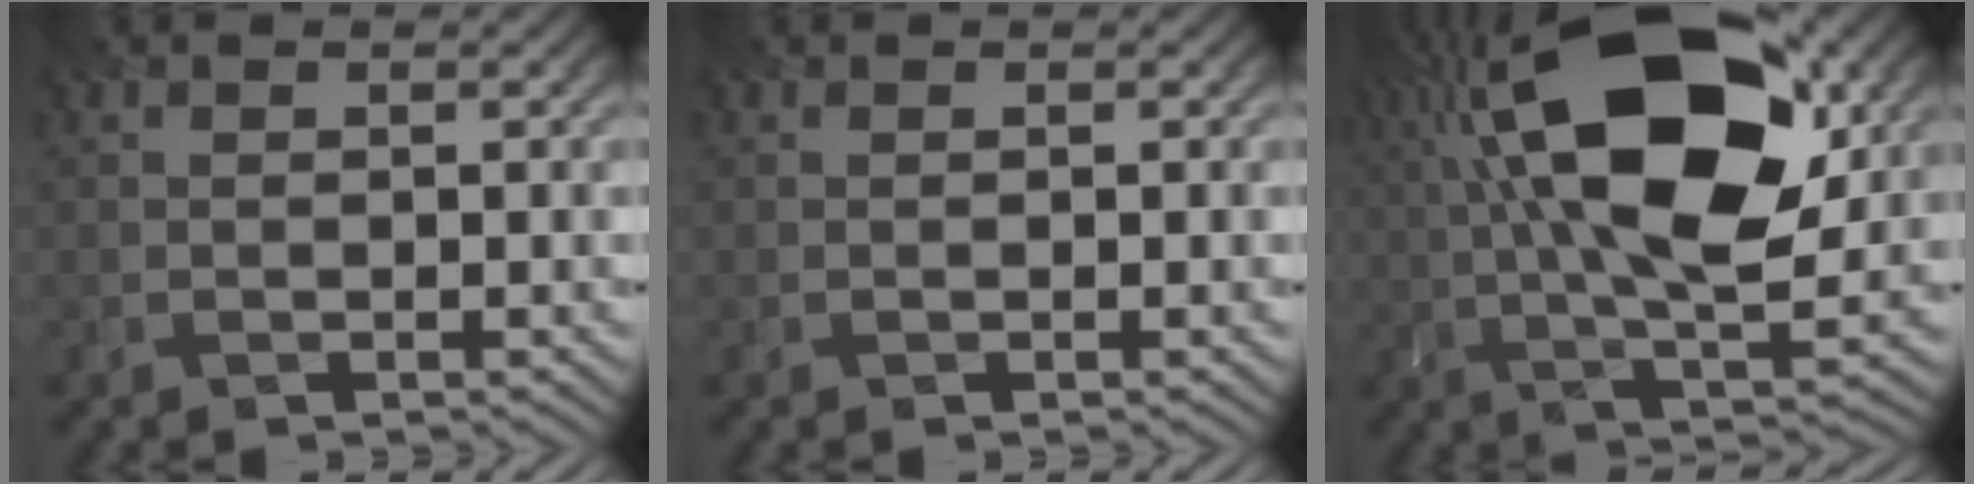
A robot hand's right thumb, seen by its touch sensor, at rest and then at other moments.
{"total": 0.7, "force": [-0.2, -0.6, -0.3], "torque": [0.006, 0.000, -0.004]}
{"total": 18.2, "force": [4.7, 7.8, 15.7], "torque": [-0.274, 0.038, 0.049]}